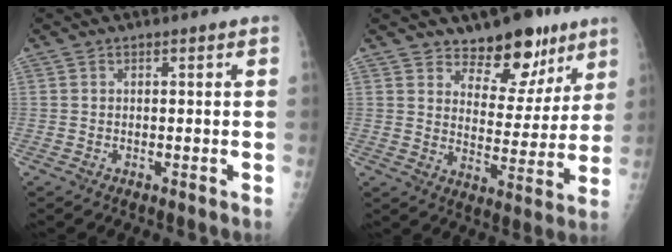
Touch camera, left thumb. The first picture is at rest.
{"total": 12.1, "force": [8.7, 6.6, 5.2], "torque": [-0.022, -0.056, 0.135]}